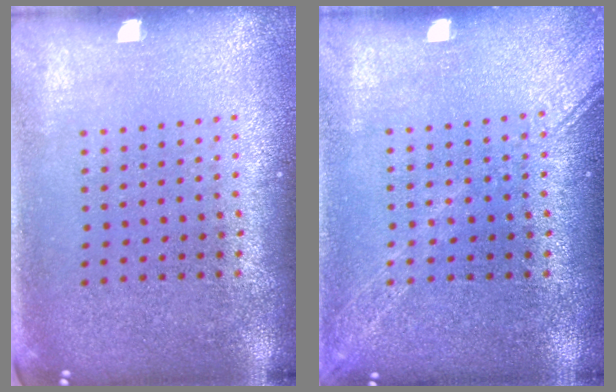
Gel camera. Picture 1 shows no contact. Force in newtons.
{"total": 2.4, "press": 2.3, "slide": 0.4}